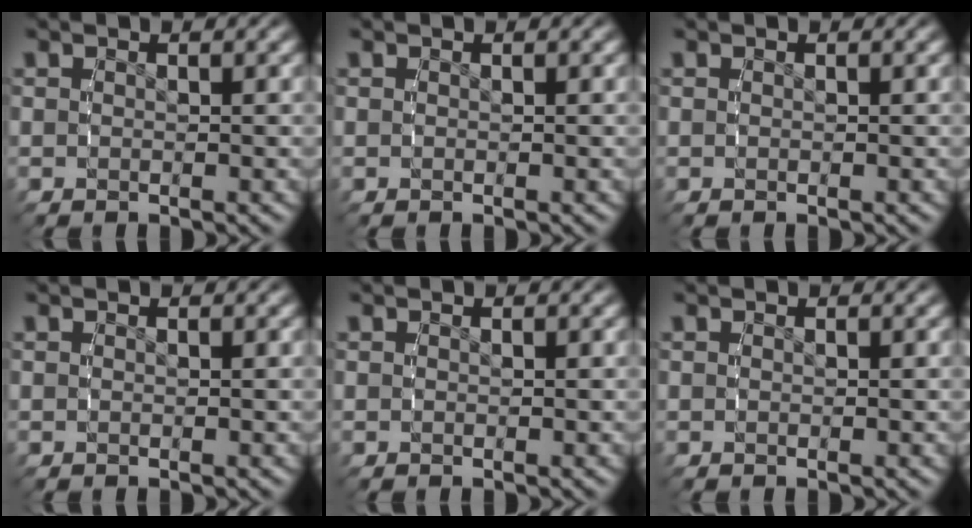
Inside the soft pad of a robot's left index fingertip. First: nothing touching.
{"total": 0.0}
{"total": 0.0}
{"total": 0.0}
{"total": 0.0}
{"total": 0.0}